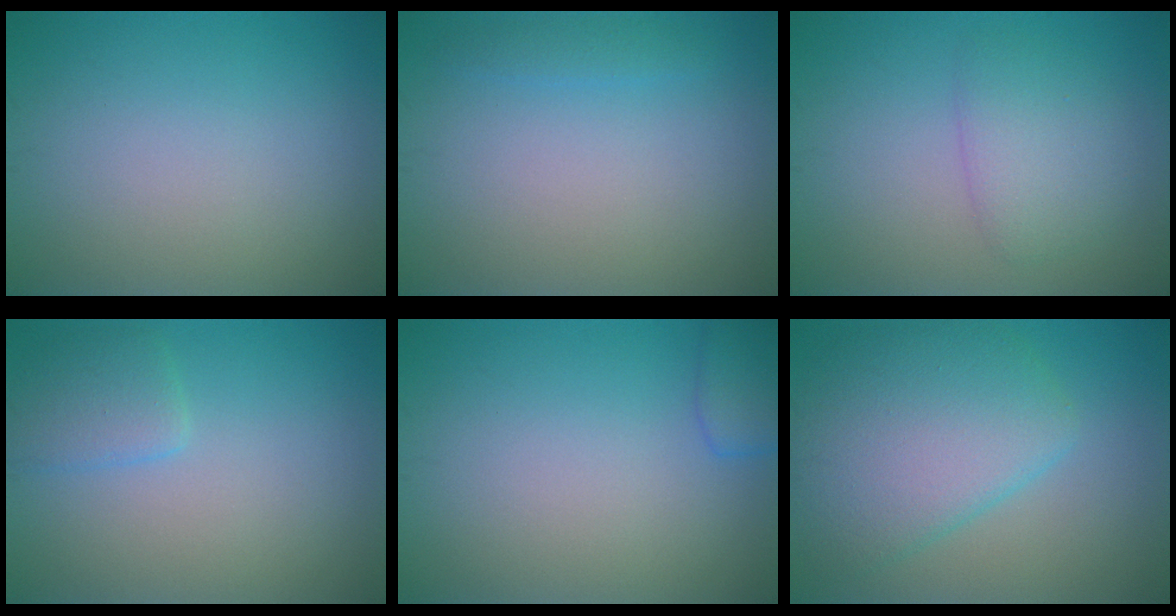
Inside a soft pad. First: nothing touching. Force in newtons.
{"total": 1.0, "press": 1.0, "slide": 0.1}
{"total": 2.9, "press": 2.9, "slide": 0.2}
{"total": 2.1, "press": 2.1, "slide": 0.2}
{"total": 2.2, "press": 2.2, "slide": 0.1}
{"total": 7.4, "press": 7.4, "slide": 0.4}